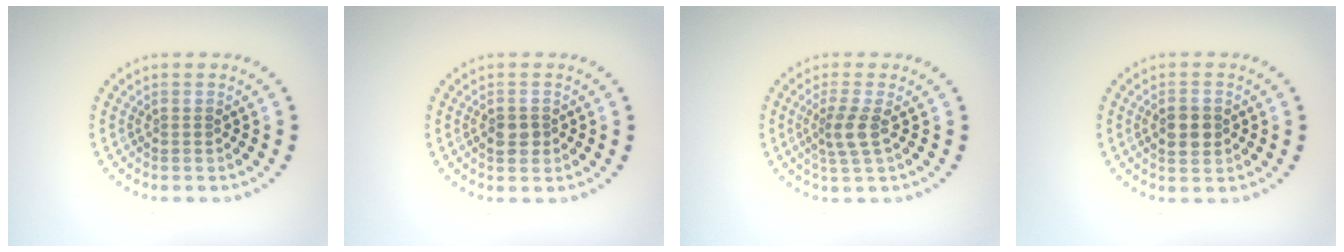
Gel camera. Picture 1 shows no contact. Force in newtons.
{"total": 1.6, "press": 1.6, "slide": 0.3}
{"total": 2.5, "press": 1.9, "slide": 1.6}
{"total": 3.0, "press": 3.0, "slide": 0.1}